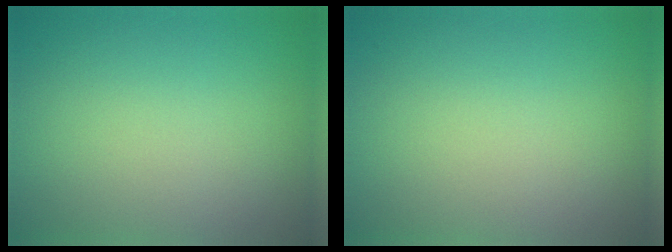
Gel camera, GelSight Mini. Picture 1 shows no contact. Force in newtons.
{"total": 0.0}